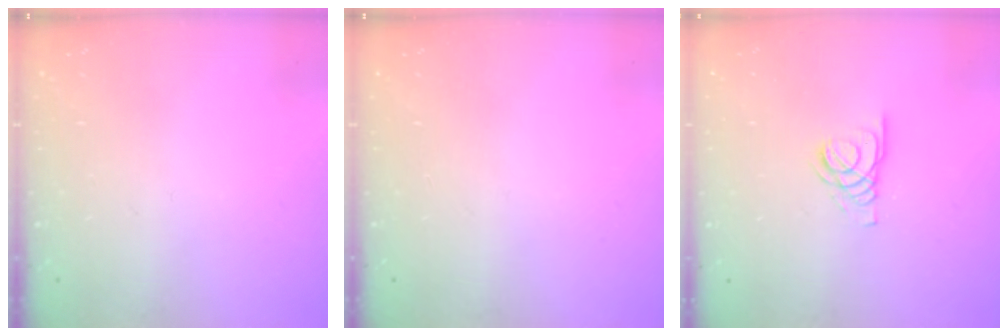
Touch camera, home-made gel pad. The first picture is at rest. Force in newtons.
{"total": 0.0}
{"total": 2.8, "press": 2.8, "slide": 0.3}